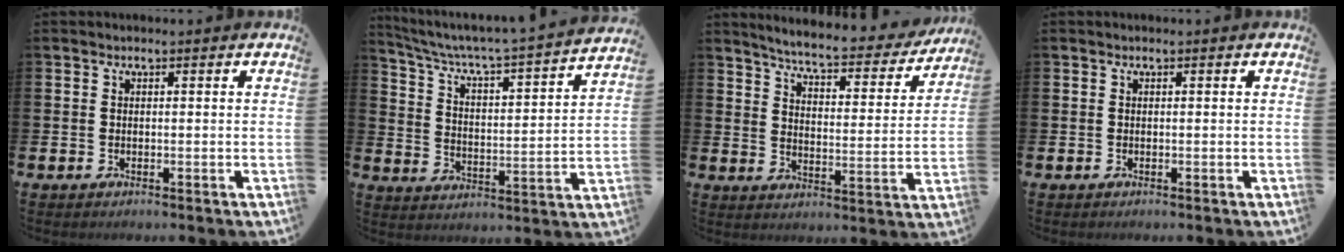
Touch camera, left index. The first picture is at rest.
{"total": 5.2, "force": [4.6, 0.3, 2.4], "torque": [-0.074, -0.046, 0.068]}
{"total": 5.9, "force": [5.5, 0.4, 2.2], "torque": [-0.063, -0.044, 0.087]}
{"total": 0.0}